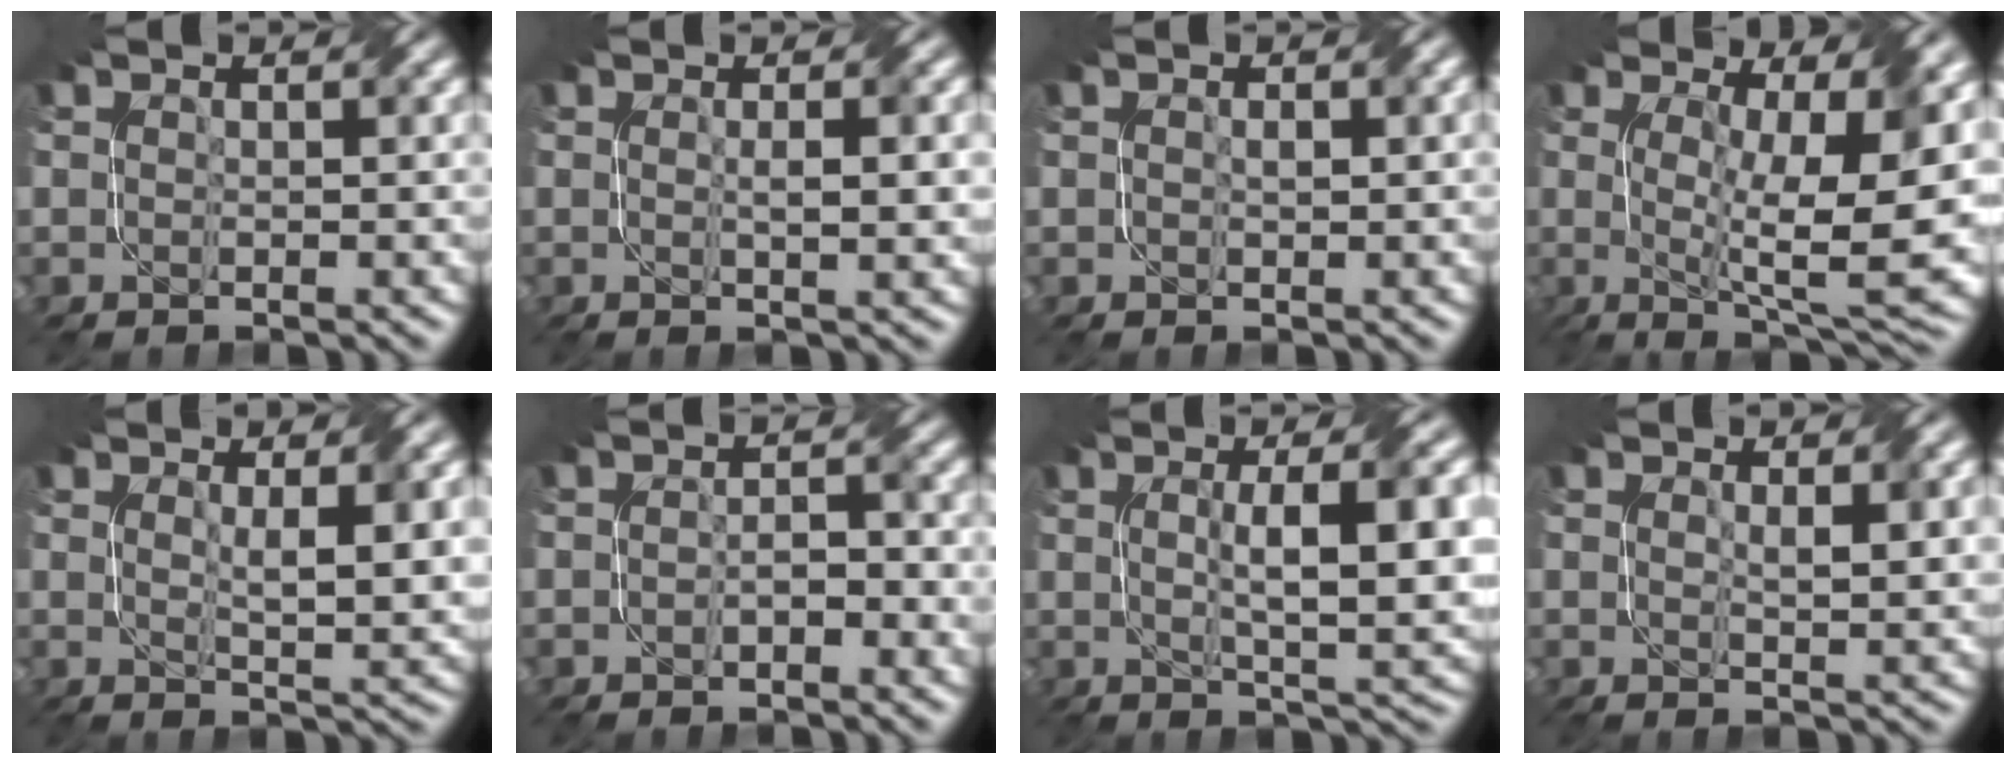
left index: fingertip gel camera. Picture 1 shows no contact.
{"total": 2.6, "force": [0.2, 0.4, 2.6], "torque": [-0.039, 0.001, 0.003]}
{"total": 1.0, "force": [0.2, 0.5, 0.8], "torque": [-0.012, 0.003, 0.003]}
{"total": 12.0, "force": [1.1, 3.4, 11.5], "torque": [-0.174, -0.013, 0.022]}
{"total": 3.9, "force": [1.2, 0.7, 3.6], "torque": [-0.062, -0.007, 0.025]}
{"total": 2.1, "force": [-0.8, 0.9, 1.8], "torque": [-0.029, 0.003, -0.013]}
{"total": 8.8, "force": [1.2, 2.3, 8.5], "torque": [-0.120, 0.004, 0.022]}
{"total": 2.2, "force": [0.9, 0.3, 2.0], "torque": [-0.033, -0.002, 0.019]}